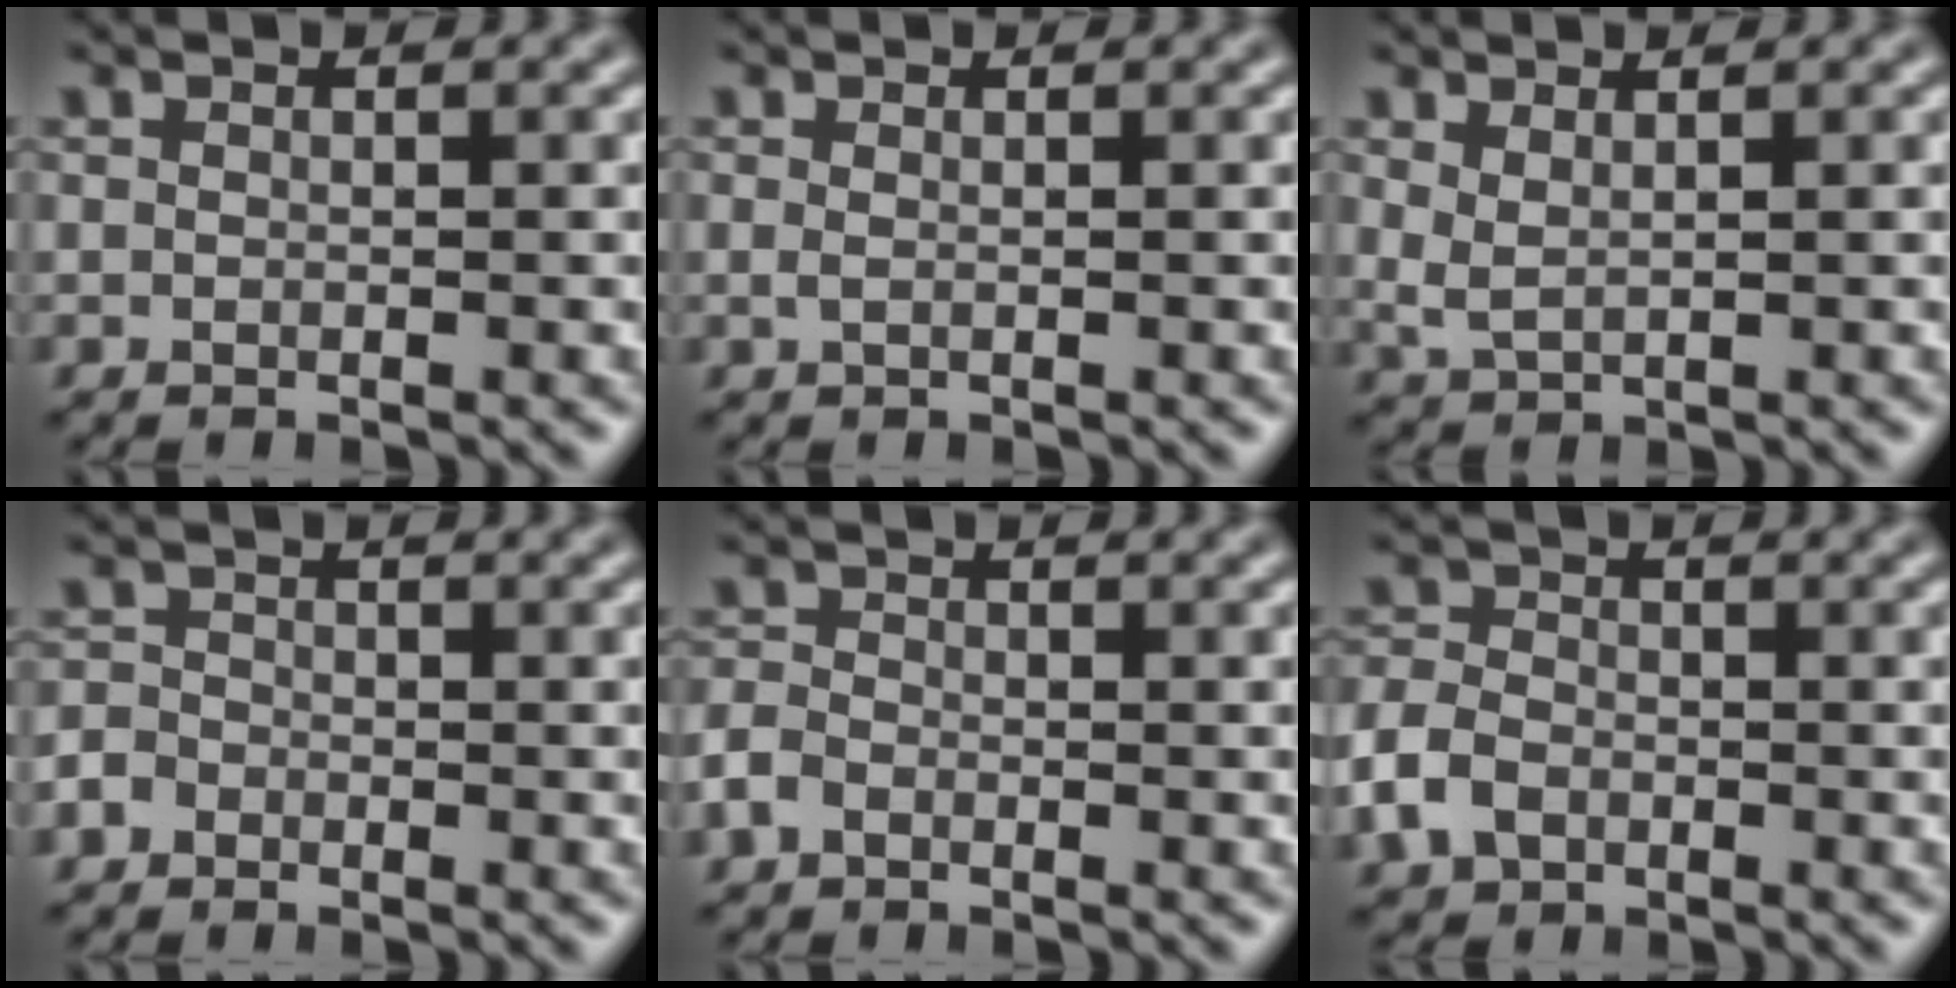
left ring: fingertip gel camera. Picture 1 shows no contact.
{"total": 0.5, "force": [0.1, 0.1, 0.5], "torque": [-0.013, 0.002, 0.002]}
{"total": 1.4, "force": [0.9, 0.5, 1.0], "torque": [-0.028, -0.005, 0.023]}
{"total": 2.1, "force": [-1.2, 1.6, 0.6], "torque": [-0.003, 0.003, -0.026]}
{"total": 1.9, "force": [-1.2, 1.2, 0.8], "torque": [-0.016, 0.003, -0.031]}
{"total": 3.7, "force": [-1.7, 2.8, 1.9], "torque": [-0.047, 0.001, -0.040]}